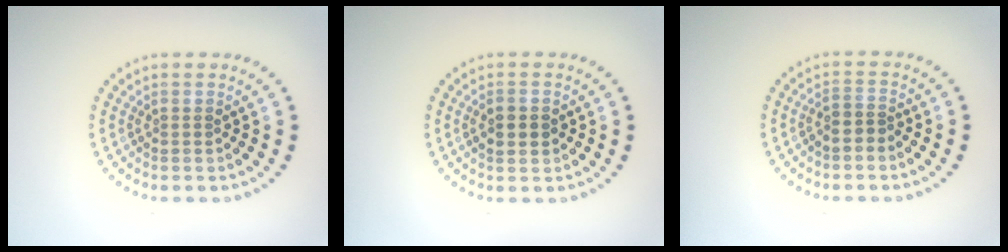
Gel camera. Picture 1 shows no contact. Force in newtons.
{"total": 2.5, "press": 2.5, "slide": 0.2}
{"total": 1.3, "press": 1.1, "slide": 0.7}